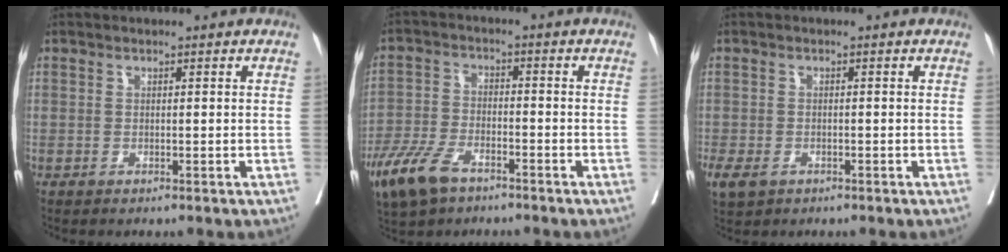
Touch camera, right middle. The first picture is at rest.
{"total": 9.0, "force": [-5.8, 4.1, 5.5], "torque": [-0.124, -0.011, -0.108]}
{"total": 7.3, "force": [-3.6, 5.3, 3.5], "torque": [-0.100, -0.010, -0.055]}